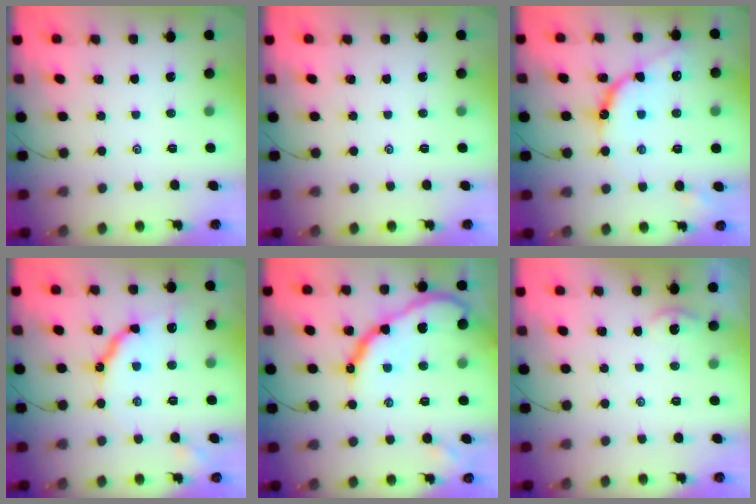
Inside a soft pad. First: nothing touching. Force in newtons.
{"total": 0.0}
{"total": 10.4, "press": 10.4, "slide": 1.0}
{"total": 10.3, "press": 10.2, "slide": 1.1}
{"total": 16.1, "press": 16.0, "slide": 1.2}
{"total": 0.6, "press": 0.6, "slide": 0.2}